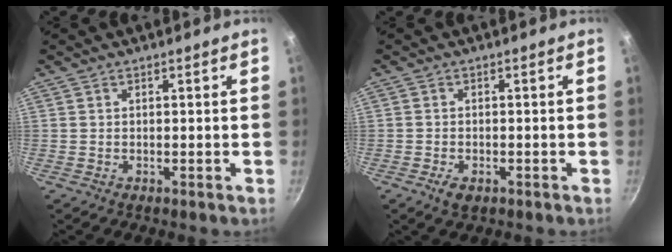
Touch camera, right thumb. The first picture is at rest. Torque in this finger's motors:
{"motor_torque": [-0.38, -0.23, 0.52, -0.14, 0.03]}